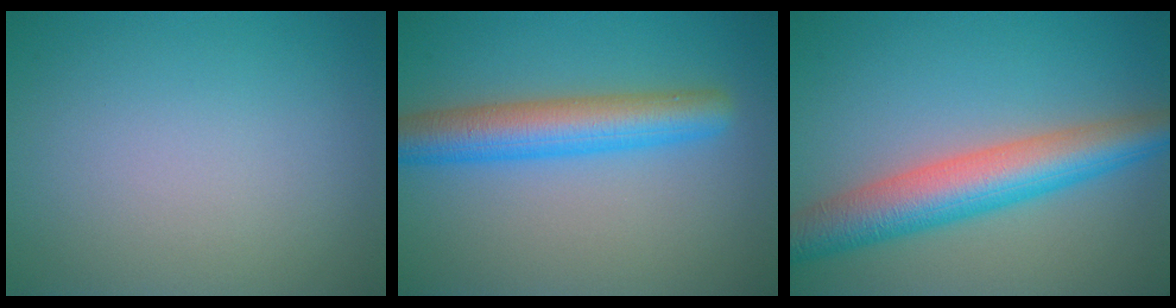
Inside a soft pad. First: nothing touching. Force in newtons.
{"total": 5.8, "press": 5.8, "slide": 0.1}
{"total": 7.3, "press": 7.3, "slide": 0.0}